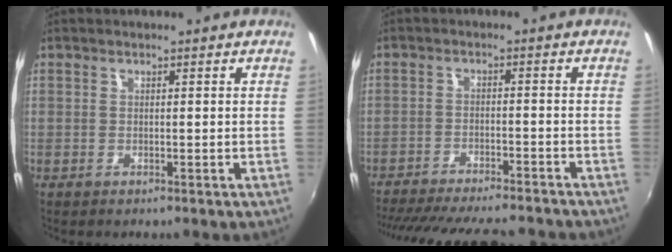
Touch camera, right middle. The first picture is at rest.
{"total": 19.9, "force": [-17.4, 3.9, 8.8], "torque": [-0.173, -0.024, -0.250]}